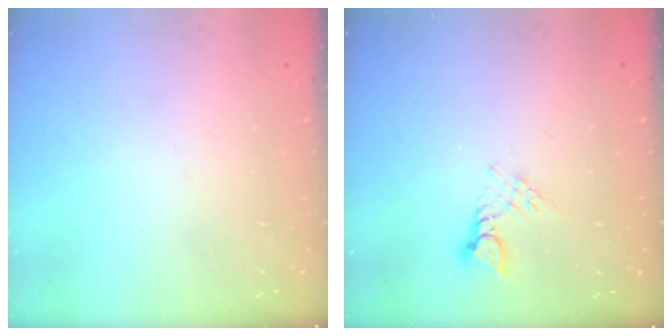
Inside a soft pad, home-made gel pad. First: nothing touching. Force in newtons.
{"total": 5.5, "press": 5.5, "slide": 0.3}